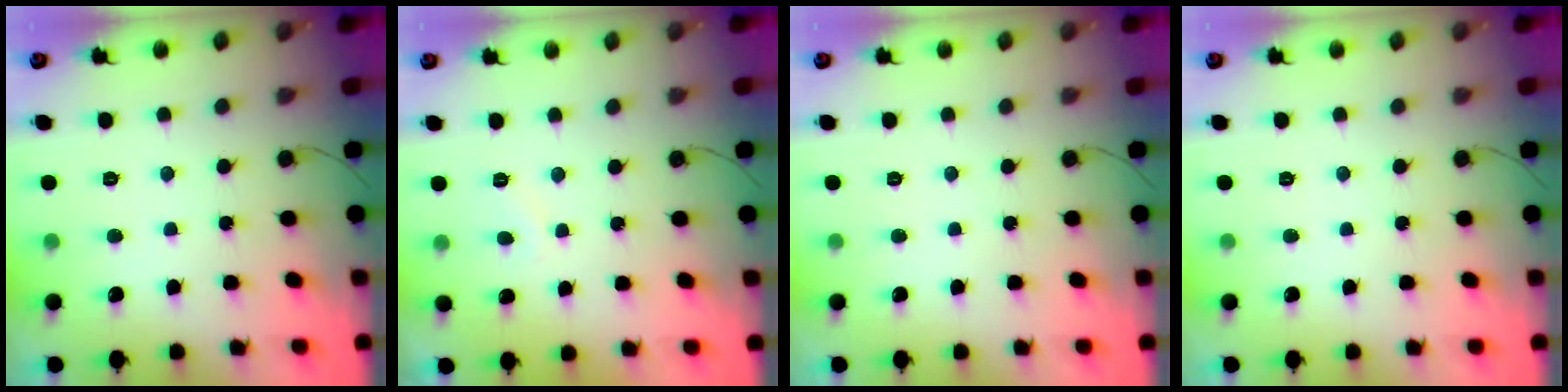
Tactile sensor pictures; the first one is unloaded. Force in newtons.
{"total": 1.4, "press": 1.3, "slide": 0.5}
{"total": 0.0}
{"total": 0.0}